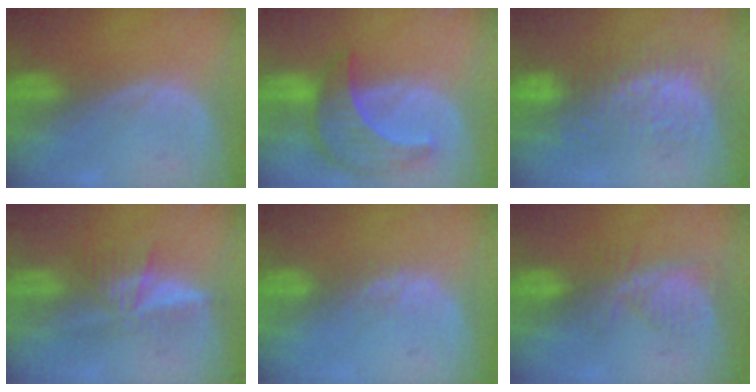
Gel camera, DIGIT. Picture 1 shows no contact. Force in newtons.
{"total": 8.7, "press": 7.8, "slide": 3.7}
{"total": 8.6, "press": 8.5, "slide": 1.5}
{"total": 5.3, "press": 5.2, "slide": 1.2}
{"total": 2.1, "press": 1.7, "slide": 1.2}
{"total": 5.3, "press": 5.0, "slide": 1.8}